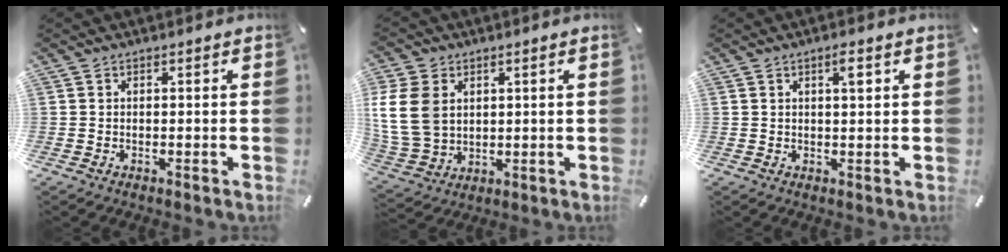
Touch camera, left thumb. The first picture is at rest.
{"total": 12.5, "force": [2.6, 9.8, 7.2], "torque": [-0.179, 0.006, 0.049]}
{"total": 2.8, "force": [1.2, 0.6, 2.5], "torque": [-0.042, 0.001, 0.016]}